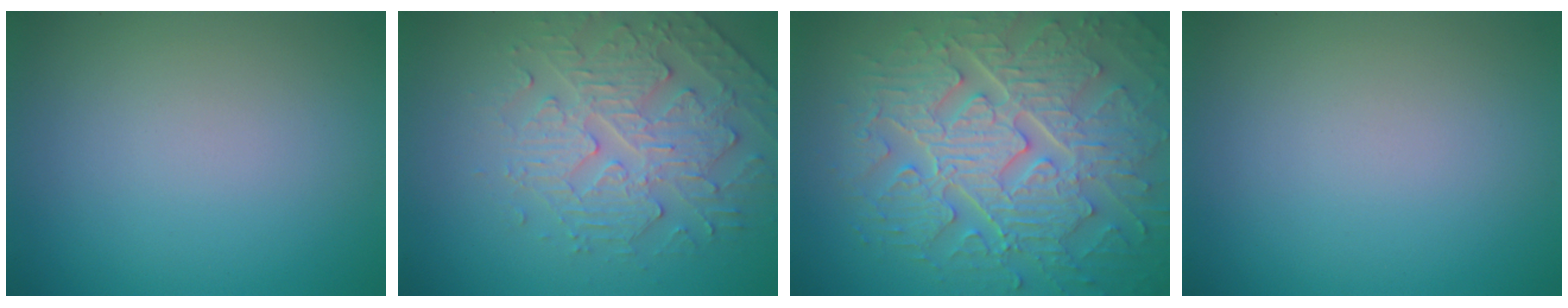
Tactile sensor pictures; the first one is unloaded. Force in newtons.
{"total": 4.8, "press": 3.8, "slide": 2.8}
{"total": 9.2, "press": 6.8, "slide": 6.2}
{"total": 0.0}